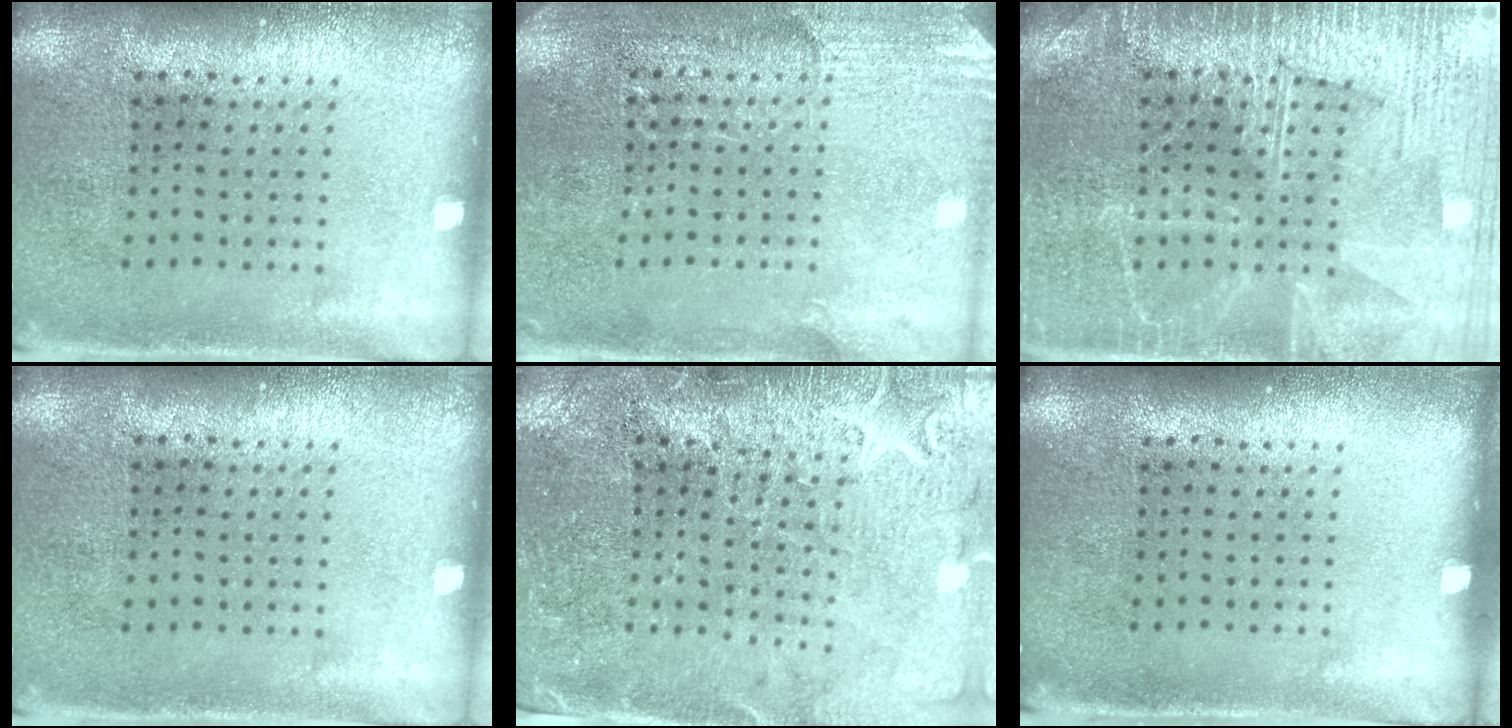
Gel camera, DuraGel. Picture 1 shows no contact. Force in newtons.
{"total": 2.8, "press": 2.7, "slide": 0.8}
{"total": 3.6, "press": 3.6, "slide": 0.5}
{"total": 0.0}
{"total": 3.2, "press": 3.1, "slide": 0.7}
{"total": 0.0}